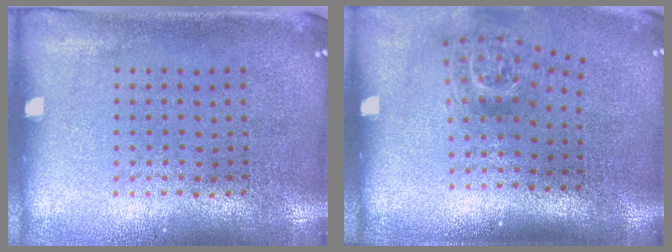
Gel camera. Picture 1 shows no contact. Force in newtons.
{"total": 1.8, "press": 1.2, "slide": 1.3}